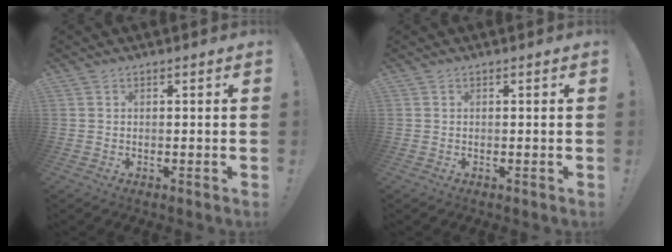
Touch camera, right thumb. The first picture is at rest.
{"total": 0.0}